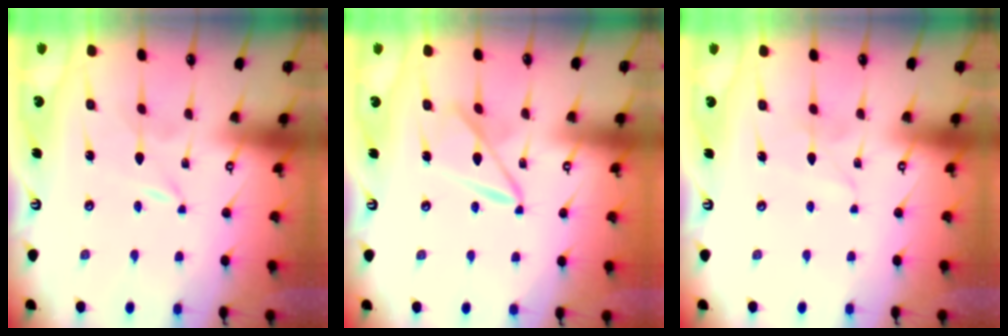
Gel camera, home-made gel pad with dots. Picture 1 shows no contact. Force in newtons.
{"total": 9.1, "press": 9.1, "slide": 0.6}
{"total": 2.3, "press": 2.3, "slide": 0.2}